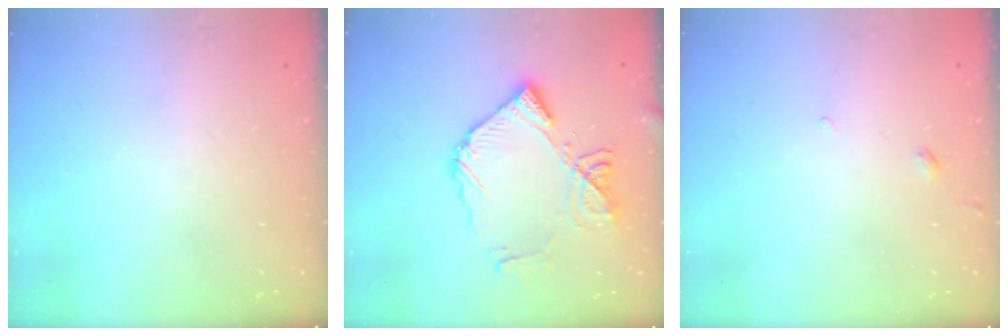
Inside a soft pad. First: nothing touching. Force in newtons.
{"total": 15.1, "press": 14.9, "slide": 1.9}
{"total": 1.5, "press": 1.5, "slide": 0.5}